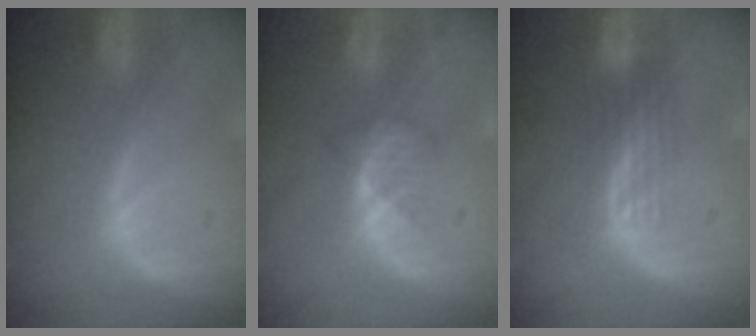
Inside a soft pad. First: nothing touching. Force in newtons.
{"total": 2.5, "press": 2.5, "slide": 0.3}
{"total": 2.9, "press": 2.7, "slide": 1.2}